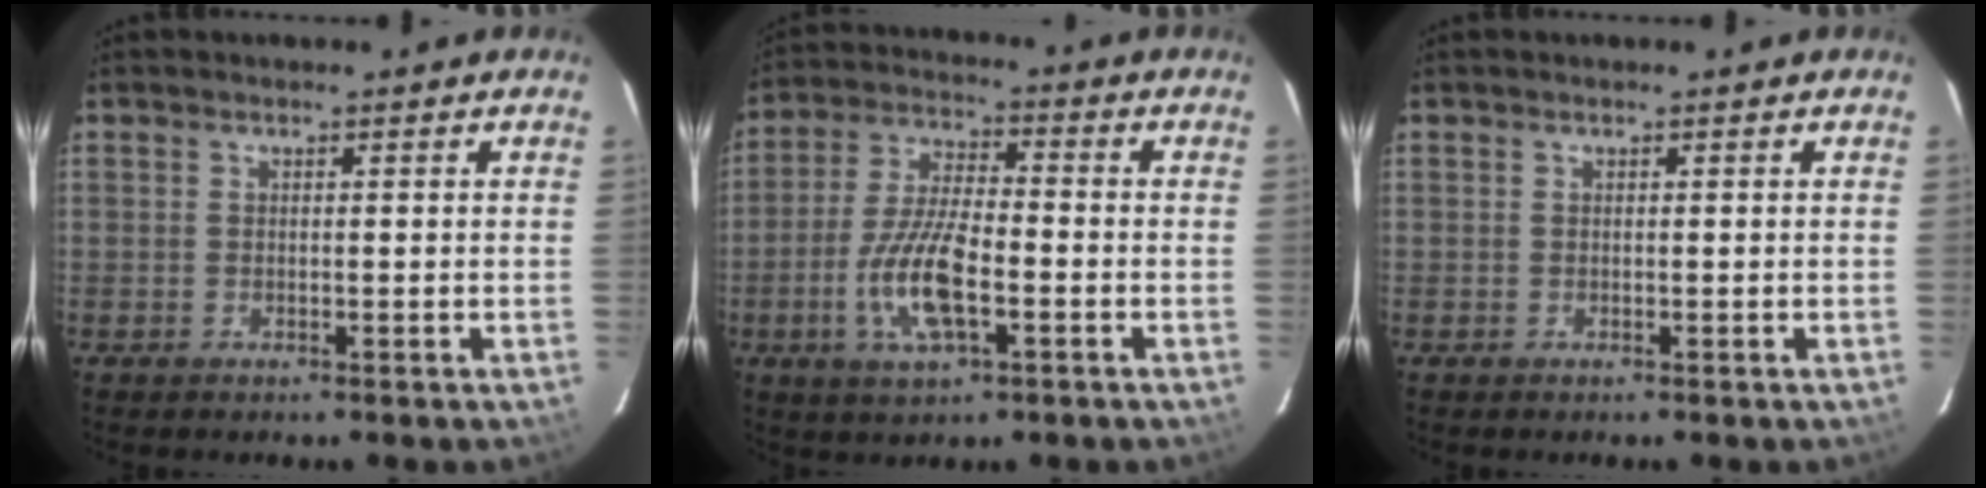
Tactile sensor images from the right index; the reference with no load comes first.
{"total": 11.8, "force": [-4.0, 3.9, 10.4], "torque": [-0.215, -0.002, -0.076]}
{"total": 0.0}